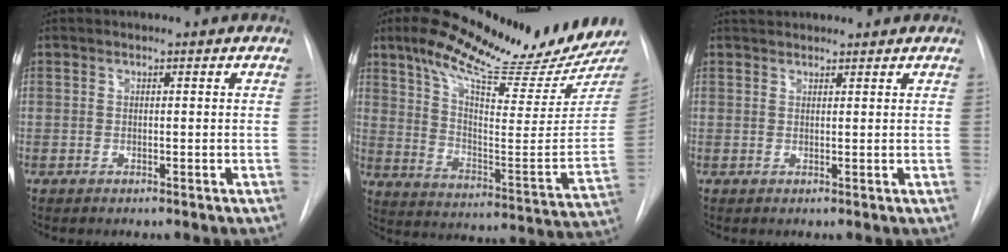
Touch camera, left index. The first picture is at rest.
{"total": 22.0, "force": [18.7, 1.3, 11.4], "torque": [-0.184, -0.061, 0.271]}
{"total": 3.6, "force": [3.4, 0.7, 0.8], "torque": [-0.012, 0.034, 0.051]}